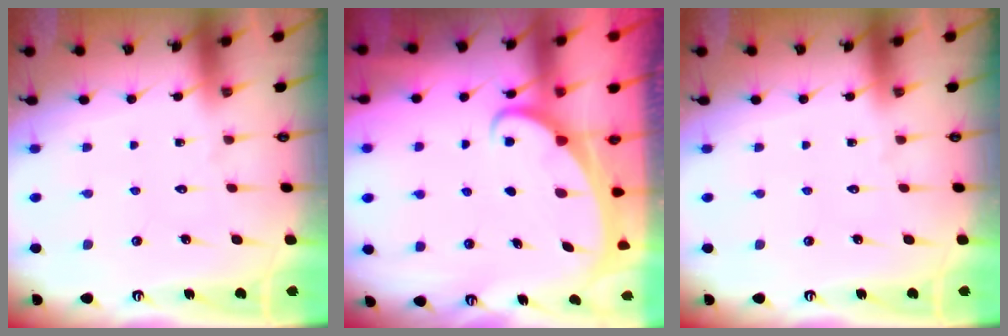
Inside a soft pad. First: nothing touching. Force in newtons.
{"total": 1.9, "press": 1.9, "slide": 0.3}
{"total": 0.0}